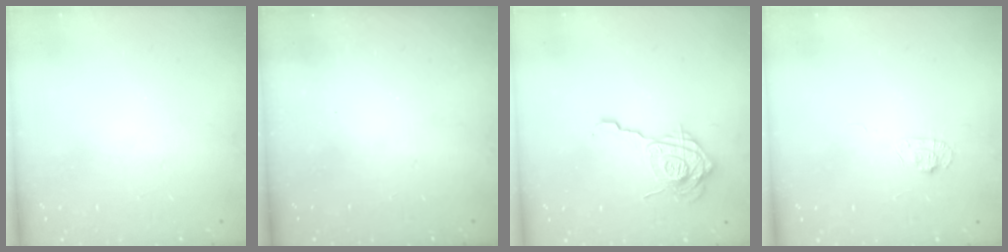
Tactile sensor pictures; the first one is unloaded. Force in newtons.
{"total": 2.3, "press": 2.2, "slide": 0.8}
{"total": 15.6, "press": 15.6, "slide": 1.4}
{"total": 5.6, "press": 5.6, "slide": 0.7}